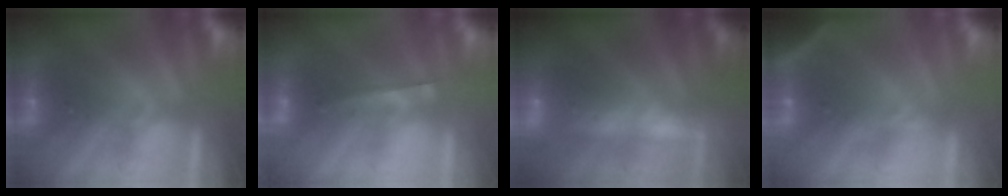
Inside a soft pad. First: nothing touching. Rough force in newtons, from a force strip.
{"total": 4.7}
{"total": 2.3}
{"total": 2.9}